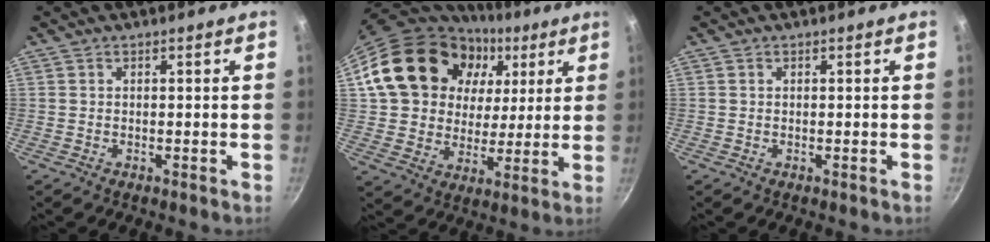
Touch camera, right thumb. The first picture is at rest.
{"total": 23.8, "force": [8.5, 18.5, 12.3], "torque": [-0.201, 0.008, 0.150]}
{"total": 0.0}